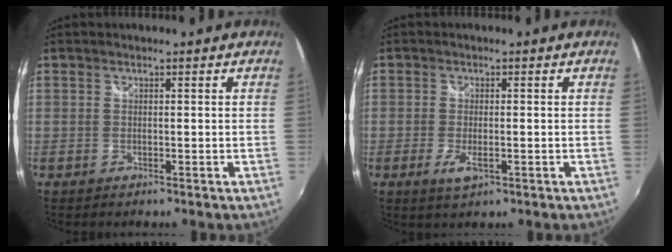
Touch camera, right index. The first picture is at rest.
{"total": 3.7, "force": [-1.4, 1.3, 3.2], "torque": [-0.065, -0.010, -0.024]}